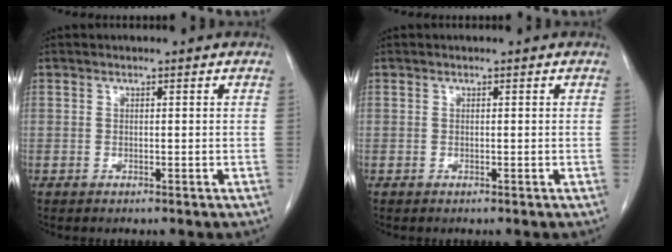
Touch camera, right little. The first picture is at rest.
{"total": 0.0}